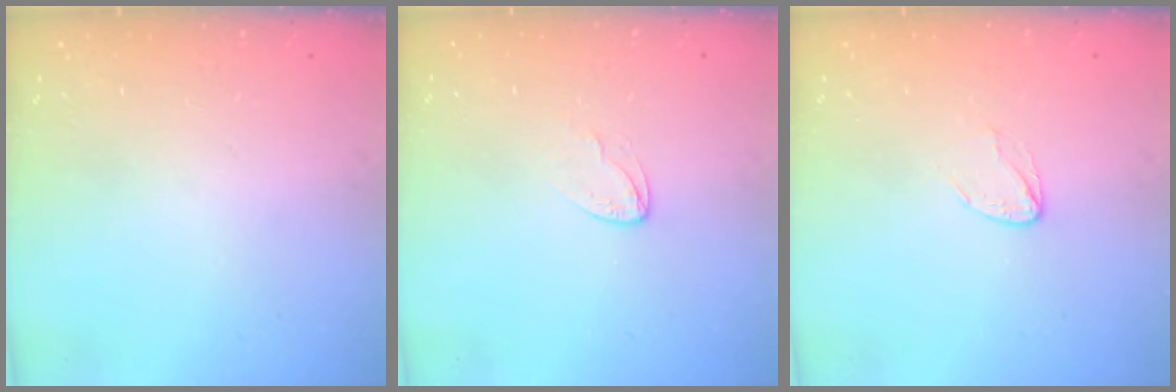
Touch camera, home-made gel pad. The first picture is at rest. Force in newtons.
{"total": 2.9, "press": 2.9, "slide": 0.2}
{"total": 3.3, "press": 3.3, "slide": 0.3}